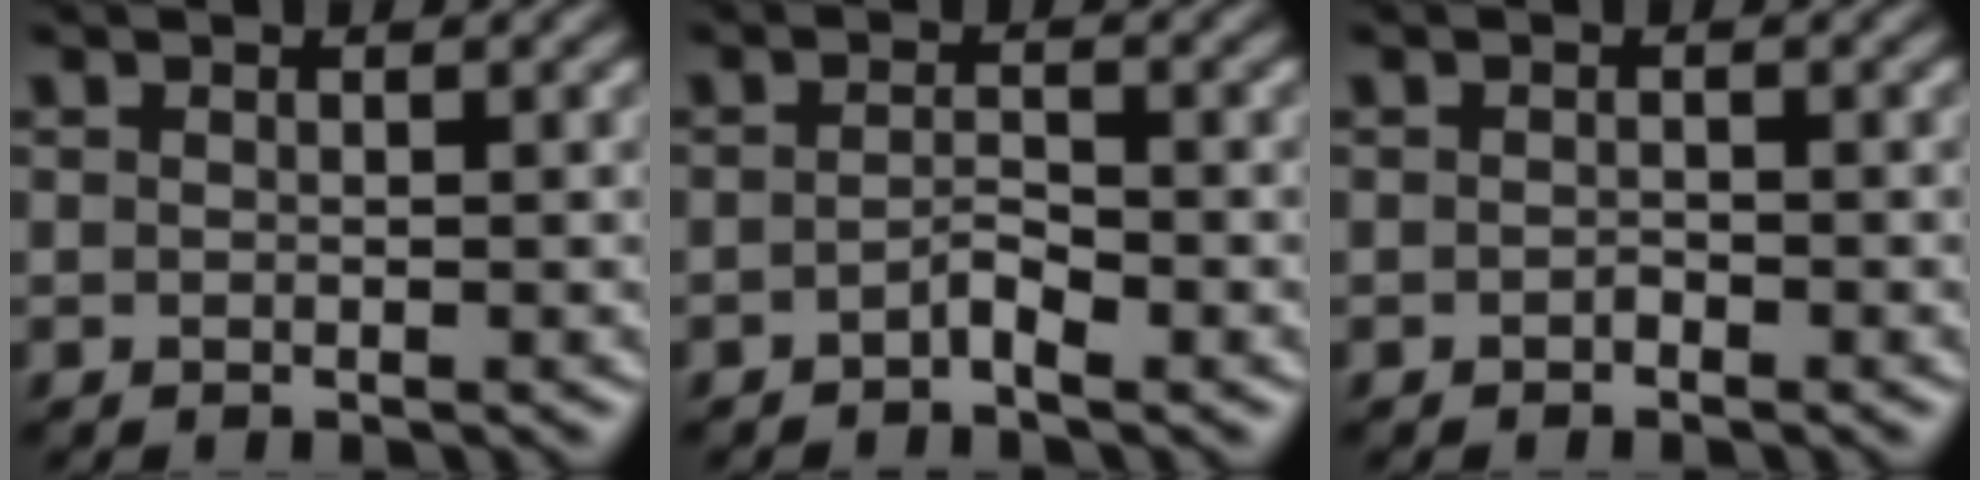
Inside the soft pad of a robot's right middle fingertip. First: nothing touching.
{"total": 1.4, "force": [-0.9, 0.3, 1.0], "torque": [-0.022, 0.005, -0.019]}
{"total": 0.6, "force": [-0.4, 0.3, 0.3], "torque": [-0.007, 0.000, -0.007]}